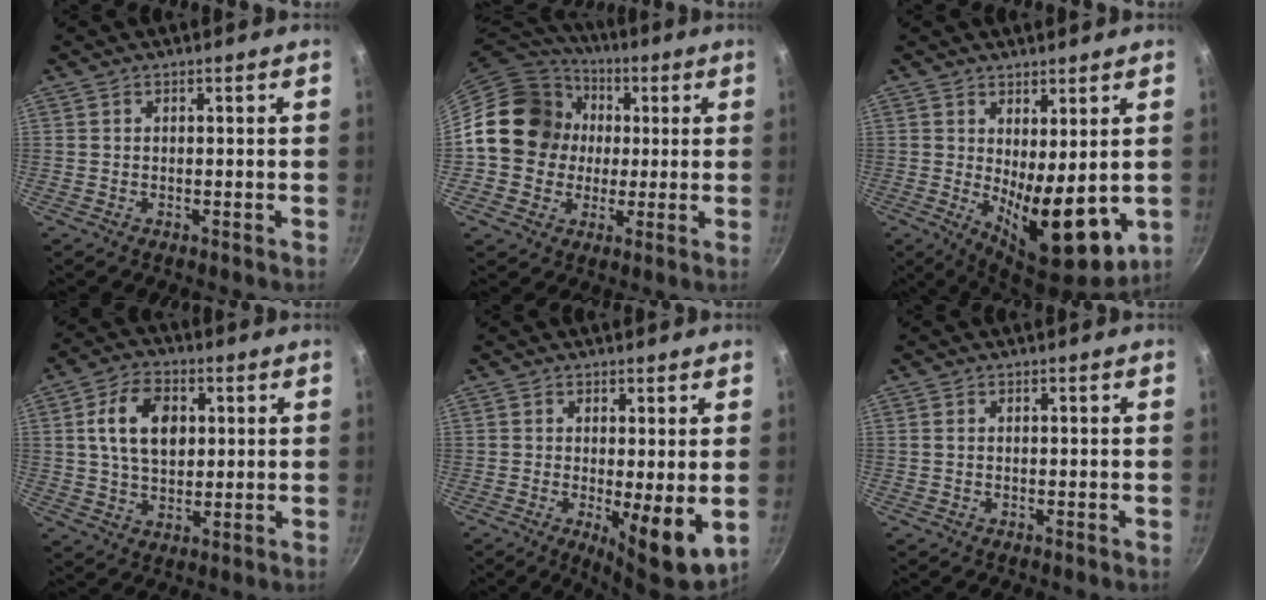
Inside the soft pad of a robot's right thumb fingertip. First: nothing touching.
{"total": 17.2, "force": [1.3, 15.2, 7.8], "torque": [-0.108, 0.032, 0.013]}
{"total": 11.8, "force": [0.1, 4.9, 10.8], "torque": [-0.137, -0.028, 0.016]}
{"total": 11.1, "force": [2.4, 7.3, 7.9], "torque": [-0.120, 0.001, 0.039]}
{"total": 7.8, "force": [-0.7, 2.2, 7.5], "torque": [-0.100, -0.019, -0.003]}
{"total": 0.6, "force": [0.1, 0.4, 0.4], "torque": [-0.006, 0.002, 0.000]}